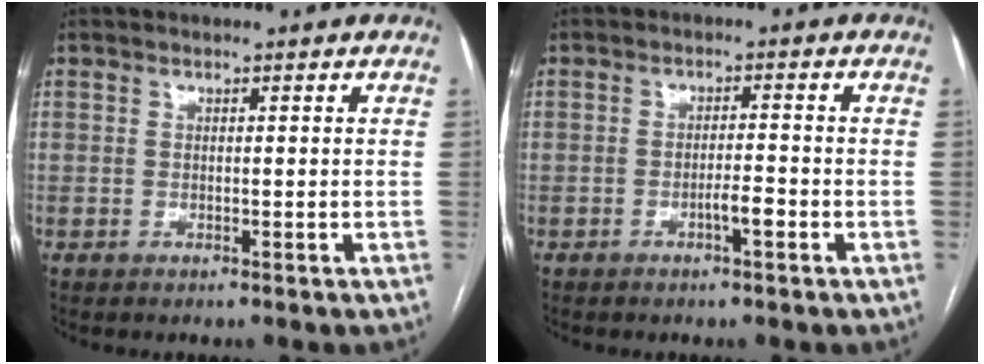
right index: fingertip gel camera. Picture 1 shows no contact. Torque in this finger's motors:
{"motor_torque": [0.16, -0.04, 0.04, 0.02]}